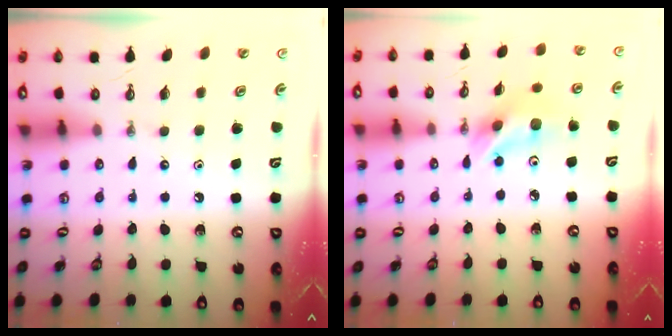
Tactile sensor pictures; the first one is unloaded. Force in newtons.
{"total": 10.7, "press": 10.1, "slide": 3.6}